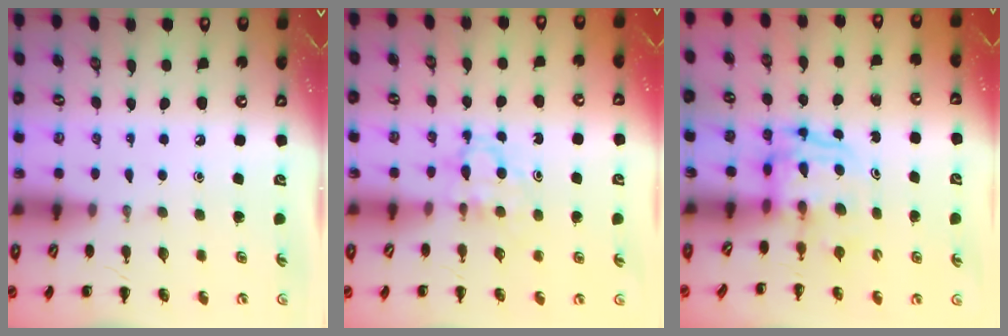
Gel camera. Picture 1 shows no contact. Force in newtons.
{"total": 3.5, "press": 3.2, "slide": 1.3}
{"total": 3.9, "press": 3.8, "slide": 0.4}